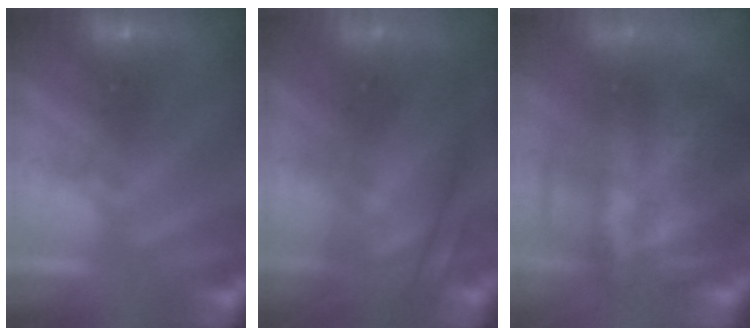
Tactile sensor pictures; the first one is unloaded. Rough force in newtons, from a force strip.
{"total": 7.3}
{"total": 10.2}